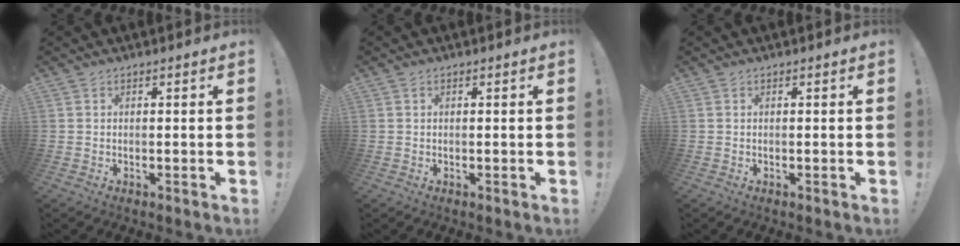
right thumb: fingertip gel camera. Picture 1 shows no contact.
{"total": 0.0}
{"total": 0.0}